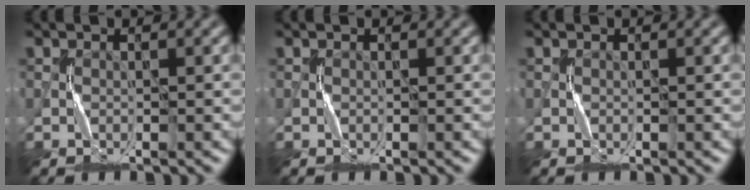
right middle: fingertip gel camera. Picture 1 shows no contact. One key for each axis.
{"total": 0.0}
{"total": 0.0}